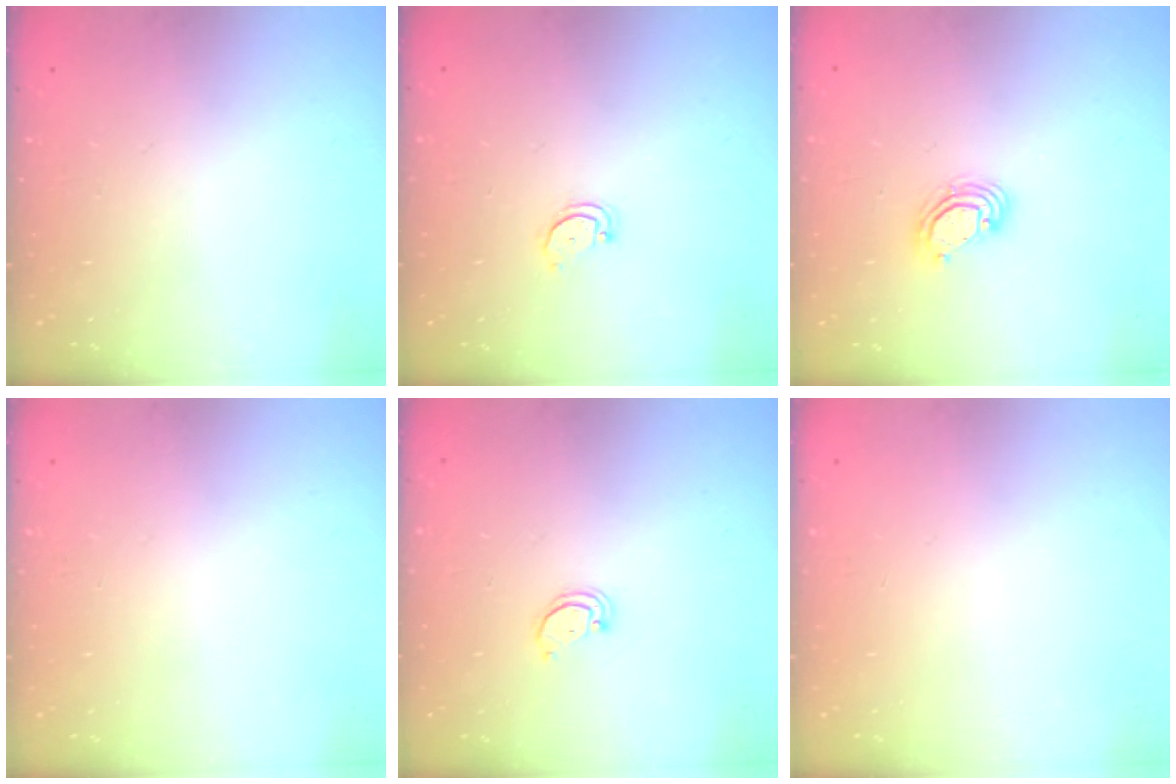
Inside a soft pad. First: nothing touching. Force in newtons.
{"total": 3.0, "press": 3.0, "slide": 0.2}
{"total": 5.6, "press": 5.6, "slide": 0.3}
{"total": 0.0}
{"total": 1.6, "press": 1.6, "slide": 0.1}
{"total": 0.0}